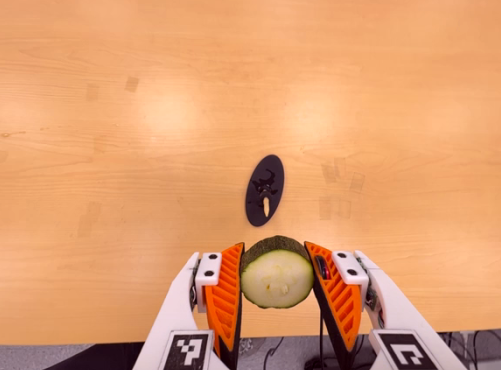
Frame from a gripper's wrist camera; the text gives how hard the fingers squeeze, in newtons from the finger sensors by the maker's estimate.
{"total": 10.2, "left": 9.8, "right": 10.7}